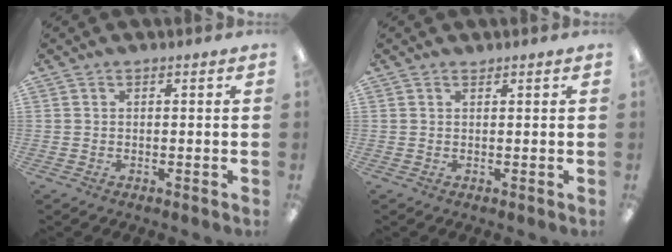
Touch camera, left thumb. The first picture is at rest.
{"total": 0.8, "force": [0.8, 0.1, 0.0], "torque": [-0.002, -0.001, 0.016]}